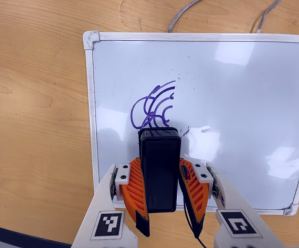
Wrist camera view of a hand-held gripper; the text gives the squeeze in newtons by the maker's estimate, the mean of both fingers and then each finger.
{"total": 6.2, "left": 5.6, "right": 6.8}